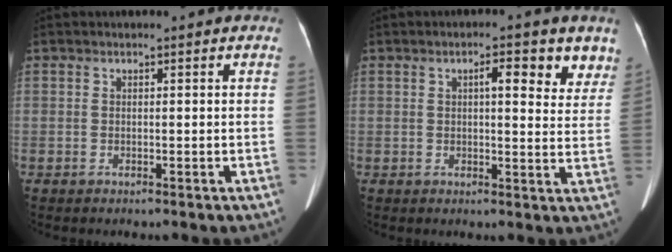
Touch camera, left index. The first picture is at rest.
{"total": 6.6, "force": [3.7, 1.9, 5.1], "torque": [-0.050, 0.006, 0.042]}